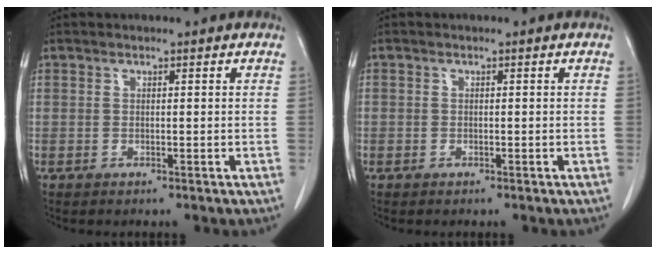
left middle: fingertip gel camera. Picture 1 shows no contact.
{"total": 0.7, "force": [-0.3, 0.6, 0.0], "torque": [-0.001, 0.005, -0.007]}